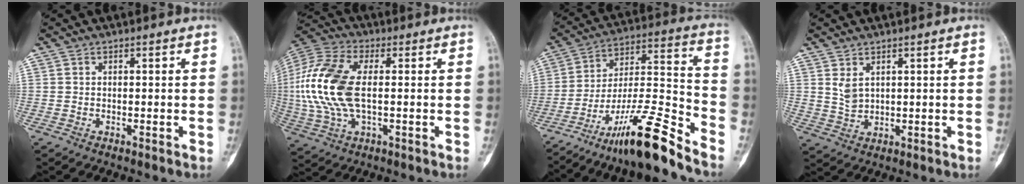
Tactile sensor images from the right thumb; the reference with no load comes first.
{"total": 17.3, "force": [0.3, 9.1, 14.8], "torque": [-0.340, 0.011, 0.005]}
{"total": 18.1, "force": [-13.5, 1.9, 11.9], "torque": [-0.213, 0.093, -0.231]}
{"total": 3.3, "force": [1.4, 1.9, 2.2], "torque": [-0.040, -0.011, 0.037]}